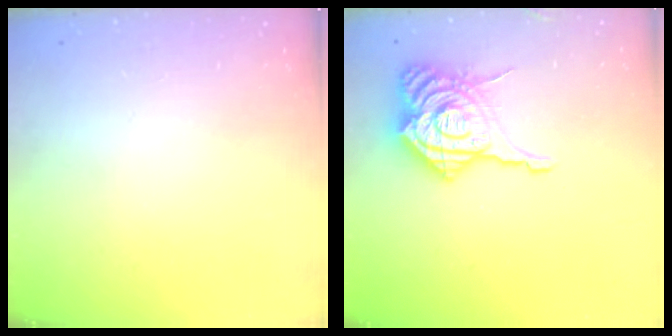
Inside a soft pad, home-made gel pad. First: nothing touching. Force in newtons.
{"total": 20.1, "press": 20.0, "slide": 2.1}